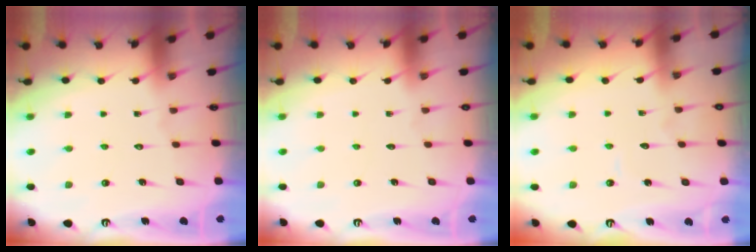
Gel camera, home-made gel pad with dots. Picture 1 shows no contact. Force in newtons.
{"total": 0.0}
{"total": 3.3, "press": 3.3, "slide": 0.2}